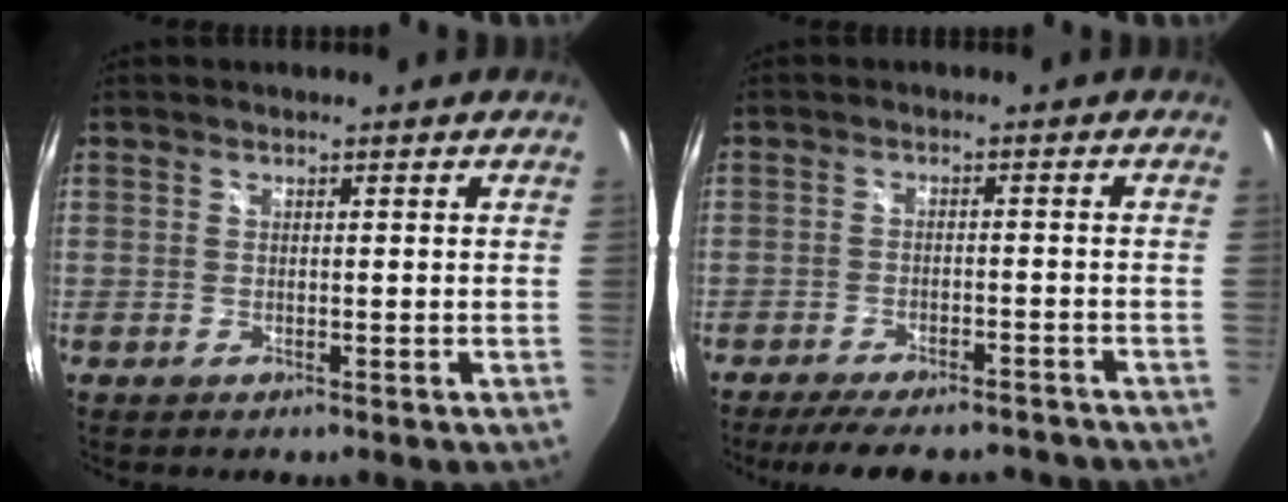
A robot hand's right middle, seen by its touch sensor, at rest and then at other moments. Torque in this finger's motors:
{"motor_torque": [1.07, -1.07, 0.12, 0.06]}